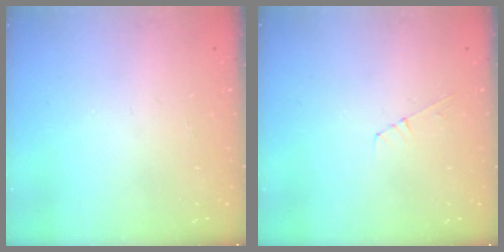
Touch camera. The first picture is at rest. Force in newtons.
{"total": 5.3, "press": 5.2, "slide": 0.5}